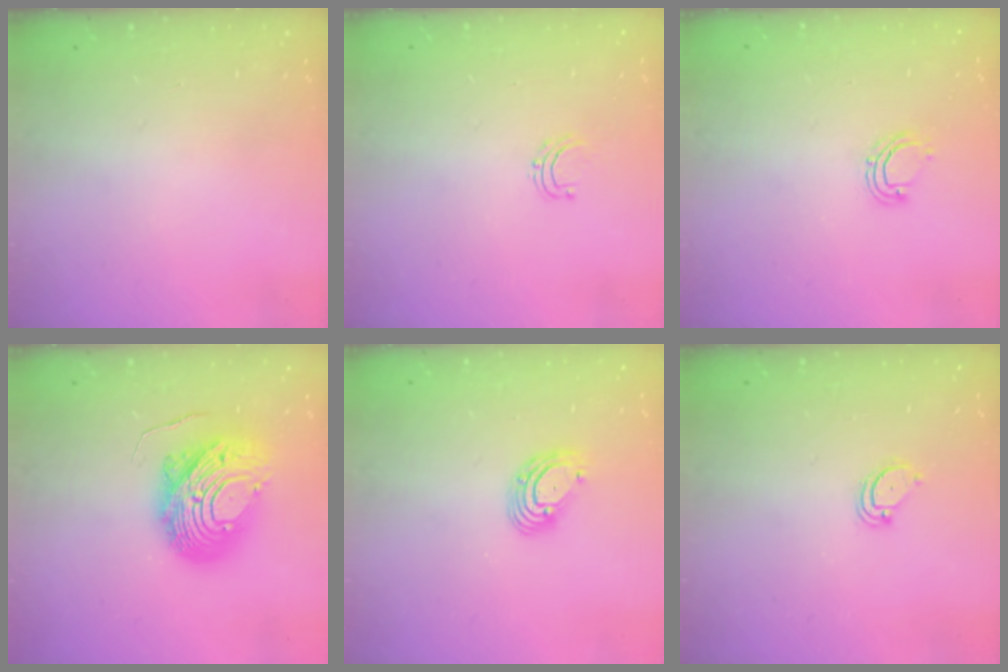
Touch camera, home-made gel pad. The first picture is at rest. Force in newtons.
{"total": 4.0, "press": 4.0, "slide": 0.3}
{"total": 5.0, "press": 4.9, "slide": 1.0}
{"total": 14.3, "press": 14.3, "slide": 1.4}
{"total": 6.5, "press": 6.5, "slide": 1.1}
{"total": 2.4, "press": 2.4, "slide": 0.2}